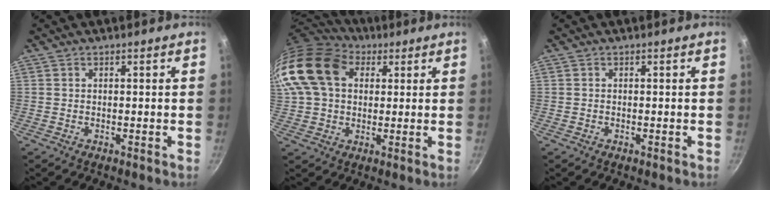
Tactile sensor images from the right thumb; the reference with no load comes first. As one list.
[{"total": 18.0, "force": [4.8, 13.1, 11.3], "torque": [-0.223, 0.027, 0.073]}, {"total": 0.0}]